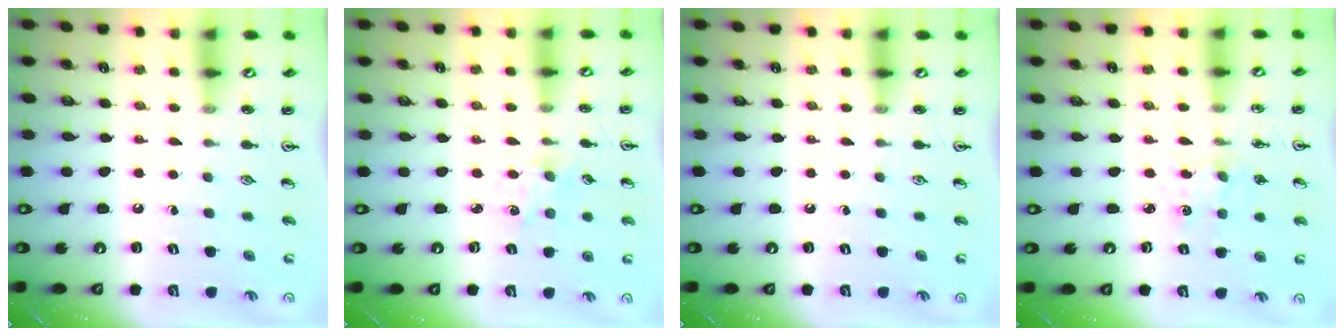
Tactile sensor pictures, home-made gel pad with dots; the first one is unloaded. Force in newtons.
{"total": 1.9, "press": 1.9, "slide": 0.3}
{"total": 0.0}
{"total": 2.8, "press": 2.8, "slide": 0.4}